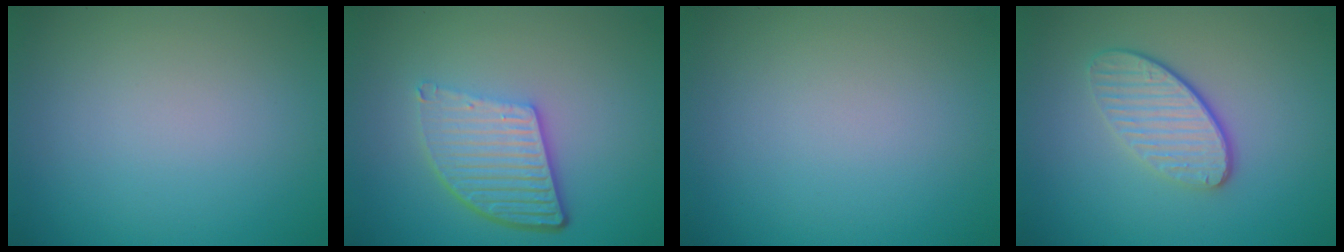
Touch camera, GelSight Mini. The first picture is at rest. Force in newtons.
{"total": 5.6, "press": 4.0, "slide": 4.0}
{"total": 0.0}
{"total": 3.6, "press": 2.9, "slide": 2.2}